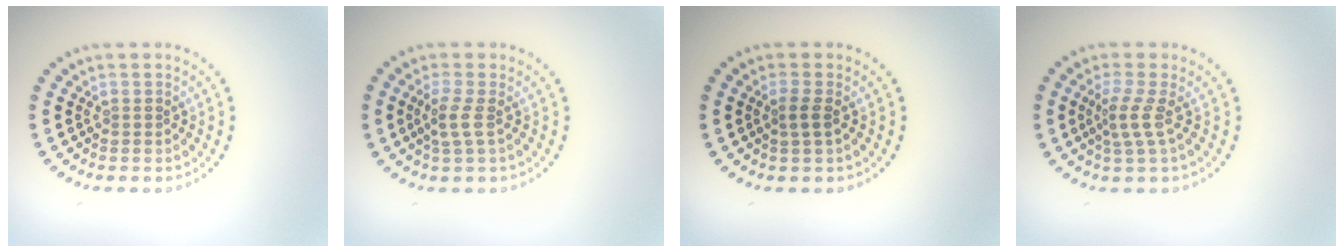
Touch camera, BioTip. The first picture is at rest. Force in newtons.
{"total": 1.8, "press": 1.4, "slide": 1.1}
{"total": 1.3, "press": 1.1, "slide": 0.7}
{"total": 2.2, "press": 1.5, "slide": 1.7}